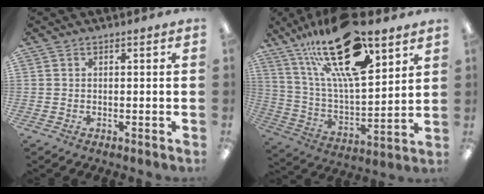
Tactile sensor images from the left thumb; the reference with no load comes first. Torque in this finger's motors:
{"motor_torque": [2.53, 2.48, 1.69, -1.08, 0.26]}